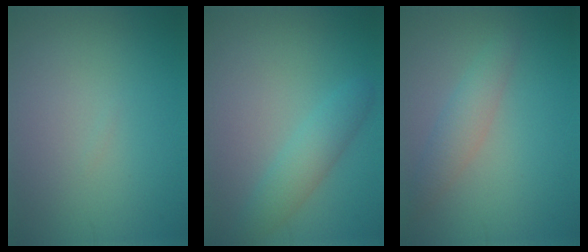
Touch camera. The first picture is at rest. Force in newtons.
{"total": 2.8, "press": 2.8, "slide": 0.1}
{"total": 2.3, "press": 2.3, "slide": 0.0}